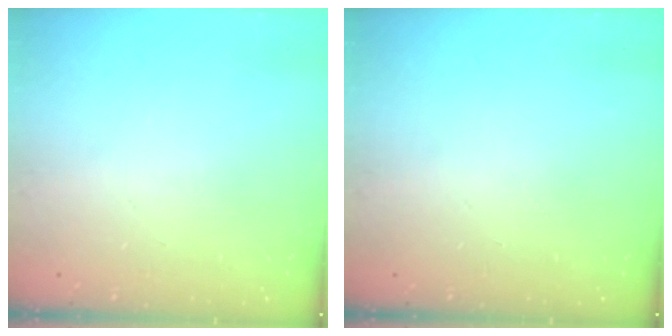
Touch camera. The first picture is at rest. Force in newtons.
{"total": 0.0}